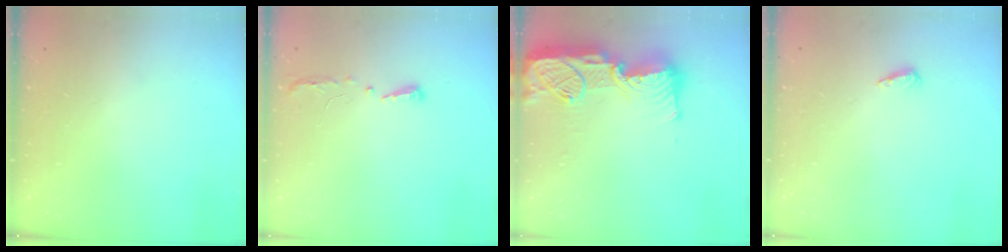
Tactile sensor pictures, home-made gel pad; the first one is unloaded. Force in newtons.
{"total": 4.1, "press": 4.0, "slide": 0.6}
{"total": 19.4, "press": 19.0, "slide": 3.7}
{"total": 4.1, "press": 4.1, "slide": 0.5}